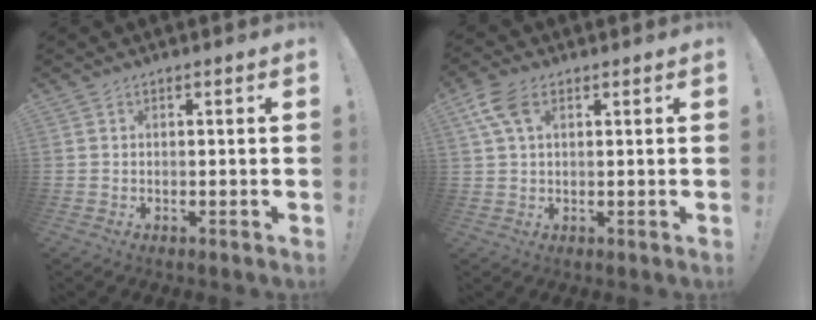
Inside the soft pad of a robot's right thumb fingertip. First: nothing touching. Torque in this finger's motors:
{"motor_torque": [-0.25, 0.35, 0.13, -0.08, 0.00]}